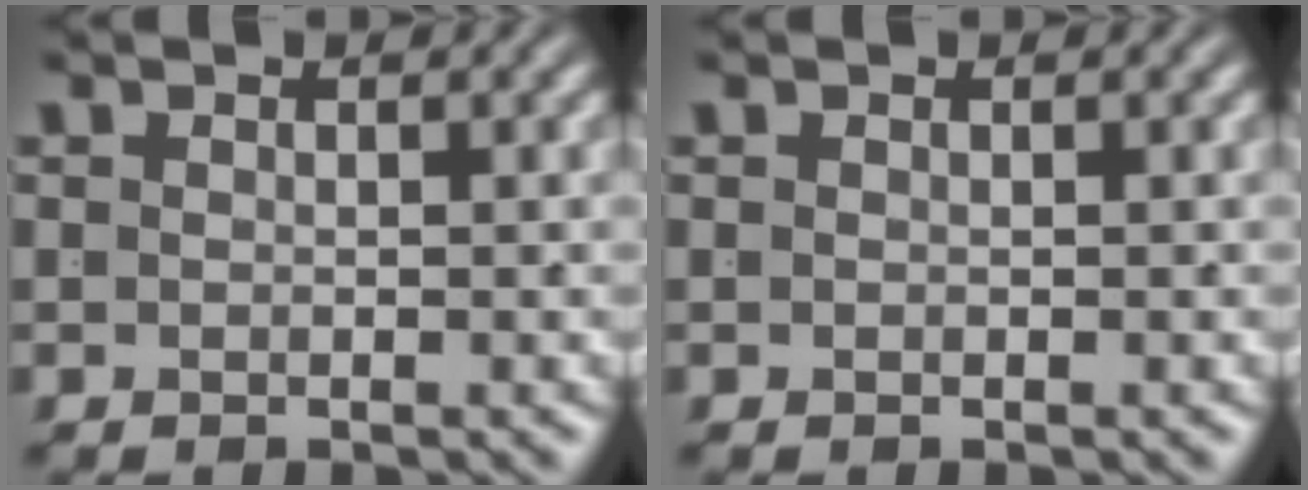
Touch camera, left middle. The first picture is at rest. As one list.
[{"total": 0.0}]